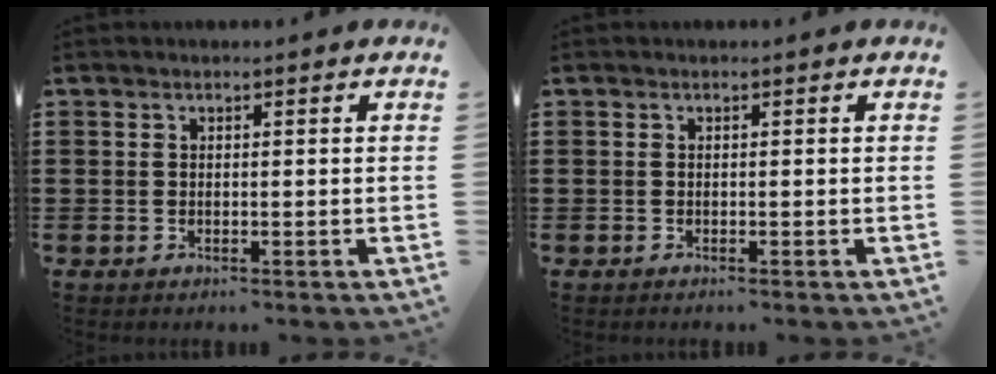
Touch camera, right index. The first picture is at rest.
{"total": 0.0}